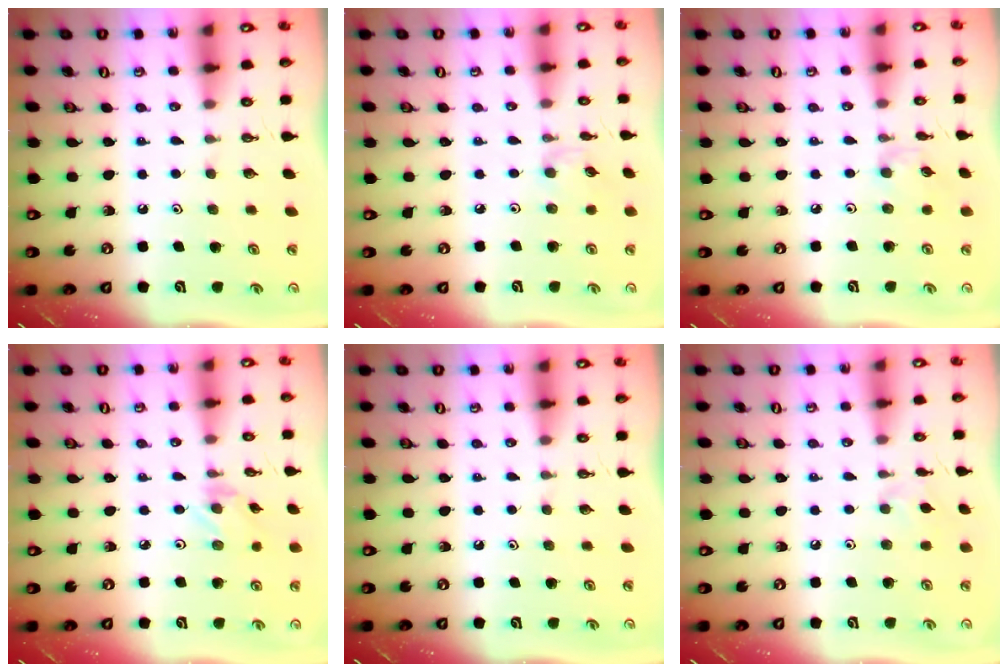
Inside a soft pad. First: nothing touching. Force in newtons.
{"total": 2.0, "press": 1.9, "slide": 0.4}
{"total": 2.4, "press": 2.4, "slide": 0.3}
{"total": 0.5, "press": 0.5, "slide": 0.1}
{"total": 0.0}
{"total": 6.2, "press": 6.1, "slide": 0.9}